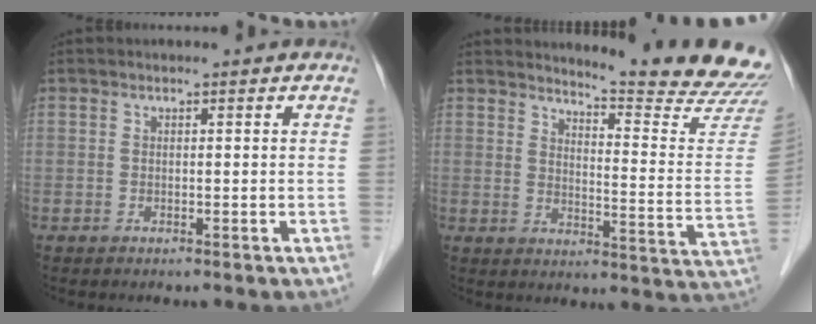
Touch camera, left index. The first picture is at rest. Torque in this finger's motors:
{"motor_torque": [-0.06, -0.50, 0.26, 0.05]}